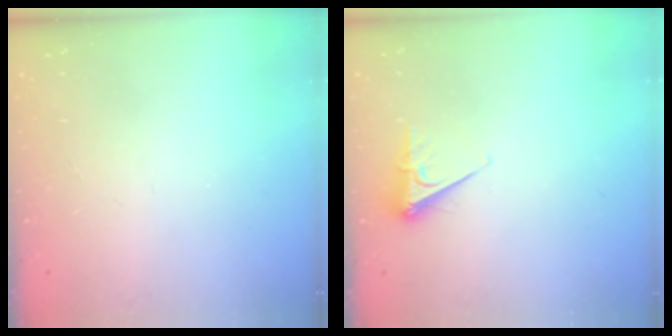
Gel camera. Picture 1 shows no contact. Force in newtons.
{"total": 5.0, "press": 5.0, "slide": 0.5}